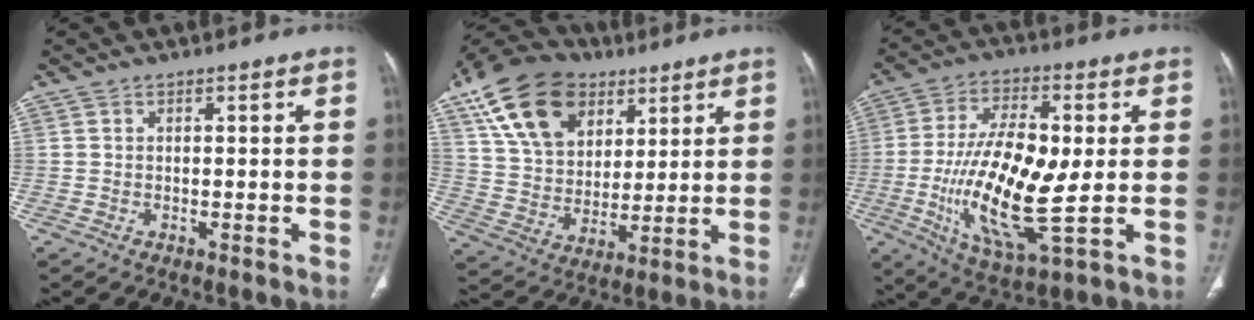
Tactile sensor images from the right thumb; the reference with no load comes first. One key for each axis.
{"total": 19.9, "fx": 9.8, "fy": 13.3, "fz": 11.1, "tx": -0.182, "ty": -0.014, "tz": 0.172}
{"total": 19.3, "fx": -1.3, "fy": 6.6, "fz": 18.1, "tx": -0.347, "ty": -0.013, "tz": -0.021}